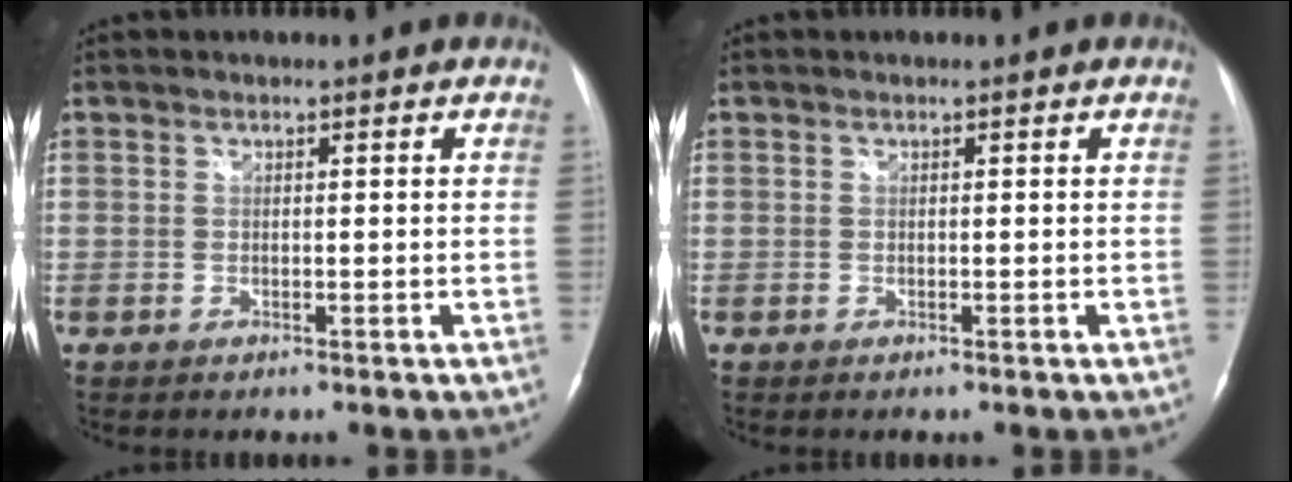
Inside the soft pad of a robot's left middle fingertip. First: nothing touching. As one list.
[{"total": 0.0}]